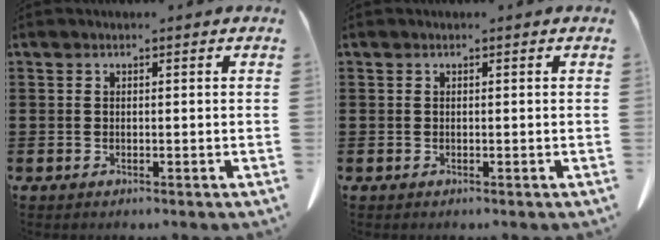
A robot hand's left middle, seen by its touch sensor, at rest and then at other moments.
{"total": 0.0}